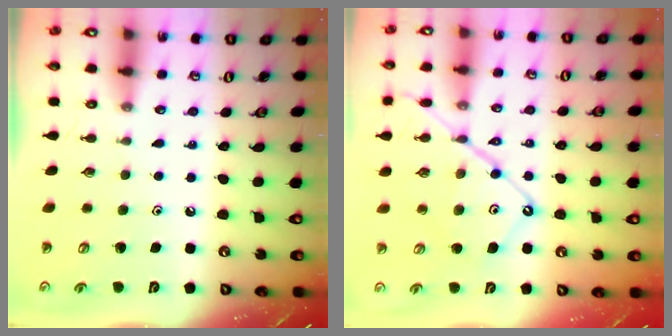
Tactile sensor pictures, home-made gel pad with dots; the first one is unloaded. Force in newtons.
{"total": 13.5, "press": 13.4, "slide": 1.4}